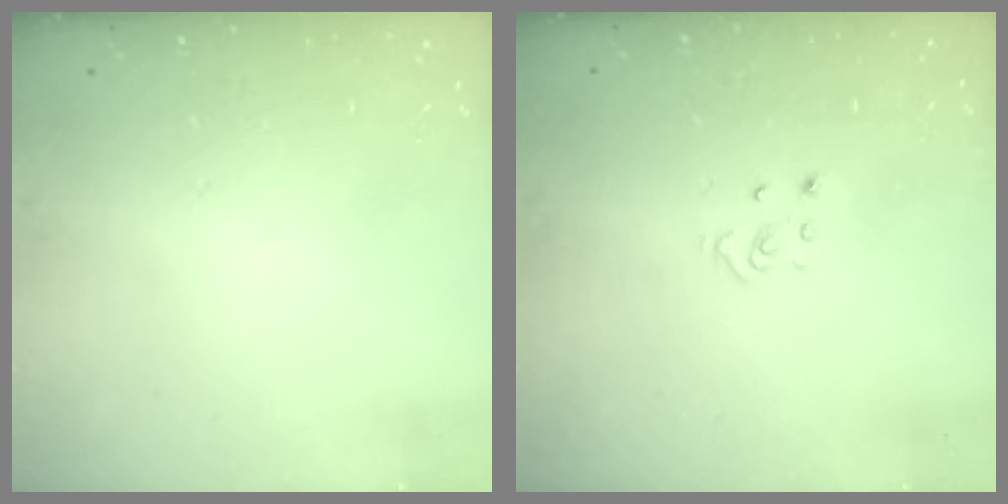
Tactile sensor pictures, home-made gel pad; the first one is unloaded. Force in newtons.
{"total": 2.8, "press": 2.8, "slide": 0.3}